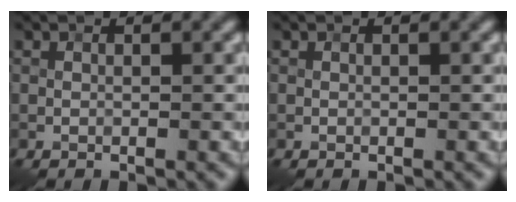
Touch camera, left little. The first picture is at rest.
{"total": 0.0}